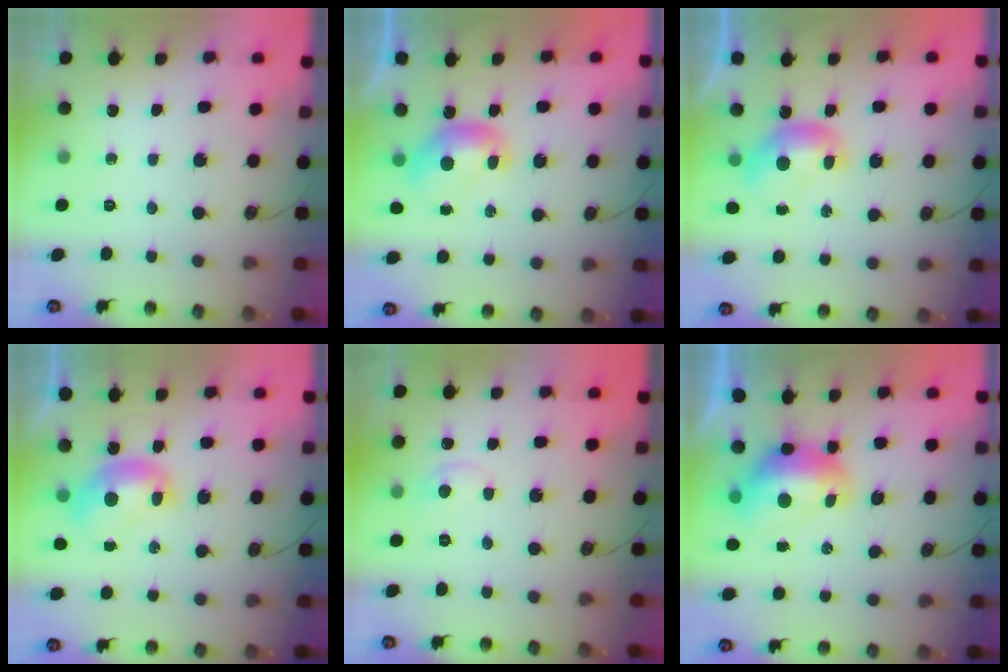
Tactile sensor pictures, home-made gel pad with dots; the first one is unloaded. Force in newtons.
{"total": 0.0}
{"total": 0.0}
{"total": 1.4, "press": 1.4, "slide": 0.1}
{"total": 1.0, "press": 0.8, "slide": 0.5}
{"total": 2.8, "press": 2.7, "slide": 0.7}